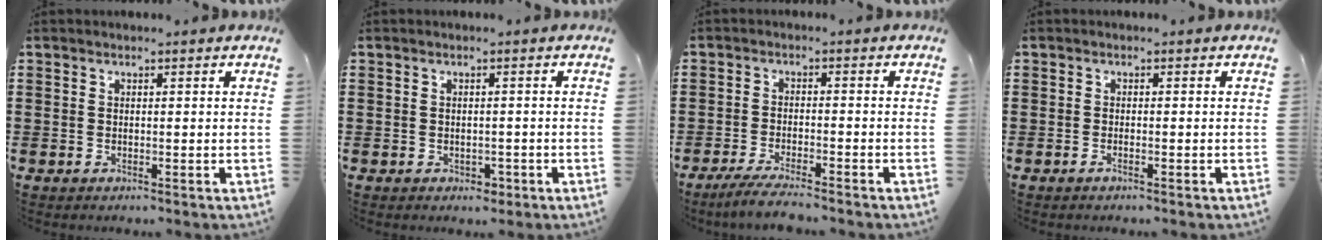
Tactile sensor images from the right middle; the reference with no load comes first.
{"total": 1.1, "force": [-0.6, 0.8, 0.4], "torque": [-0.010, -0.001, -0.013]}
{"total": 3.8, "force": [-3.4, 0.0, 1.6], "torque": [-0.034, -0.005, -0.066]}
{"total": 0.6, "force": [-0.4, 0.0, 0.4], "torque": [-0.008, -0.001, -0.008]}